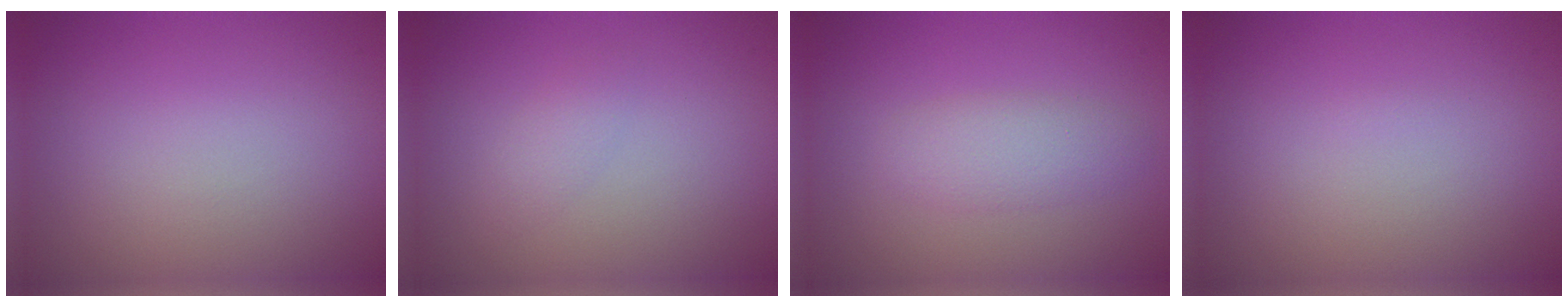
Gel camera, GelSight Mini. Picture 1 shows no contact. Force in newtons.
{"total": 1.1, "press": 1.1, "slide": 0.0}
{"total": 2.4, "press": 2.4, "slide": 0.0}
{"total": 0.0}